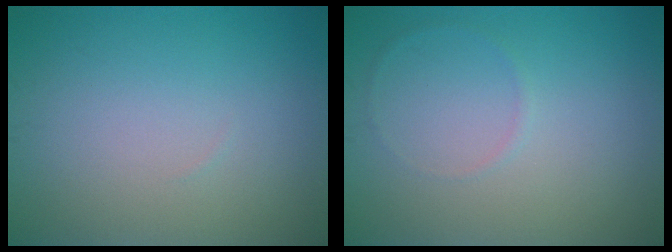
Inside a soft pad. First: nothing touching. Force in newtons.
{"total": 0.6, "press": 0.6, "slide": 0.1}